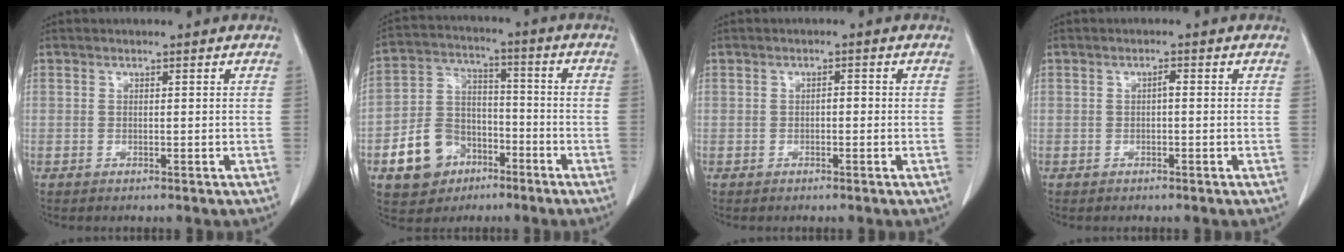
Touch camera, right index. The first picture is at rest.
{"total": 11.1, "force": [-5.2, 8.5, 4.8], "torque": [-0.109, 0.025, -0.085]}
{"total": 1.0, "force": [-0.2, 0.5, 0.8], "torque": [-0.012, 0.004, -0.004]}
{"total": 0.9, "force": [-0.1, 0.2, 0.8], "torque": [-0.015, 0.003, -0.001]}